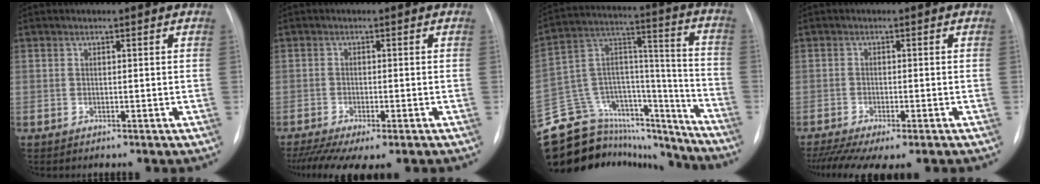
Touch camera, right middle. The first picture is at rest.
{"total": 9.4, "force": [-6.8, 2.3, 6.0], "torque": [-0.101, -0.014, -0.105]}
{"total": 29.1, "force": [-25.6, 10.6, 8.9], "torque": [-0.186, 0.053, -0.387]}
{"total": 9.6, "force": [-7.2, 2.2, 5.9], "torque": [-0.097, -0.012, -0.109]}